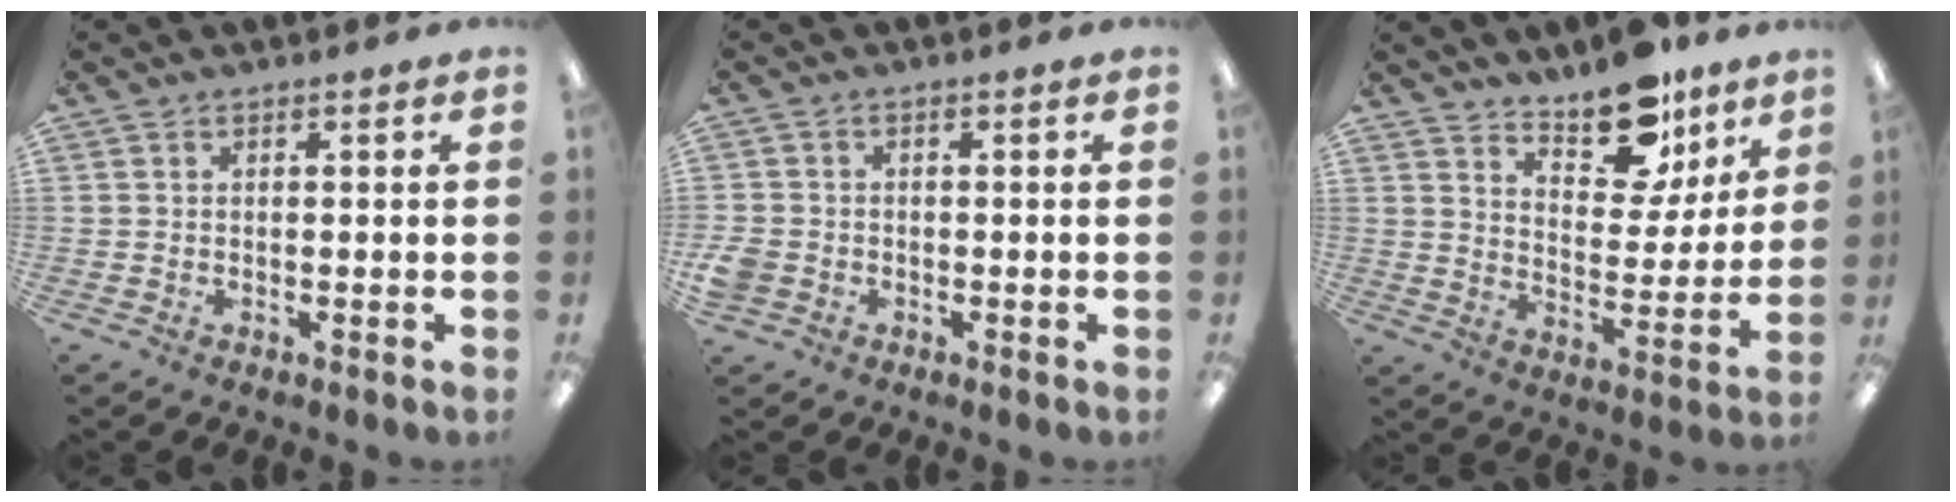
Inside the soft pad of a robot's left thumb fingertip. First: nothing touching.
{"total": 3.0, "force": [-1.1, 2.6, 1.1], "torque": [-0.022, 0.005, -0.021]}
{"total": 13.5, "force": [10.8, 6.1, 5.3], "torque": [-0.071, -0.073, 0.196]}